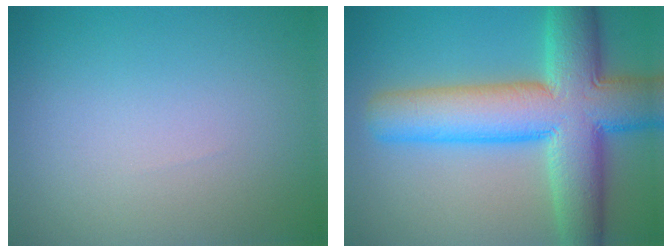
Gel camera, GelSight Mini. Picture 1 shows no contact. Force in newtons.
{"total": 12.0, "press": 12.0, "slide": 0.6}